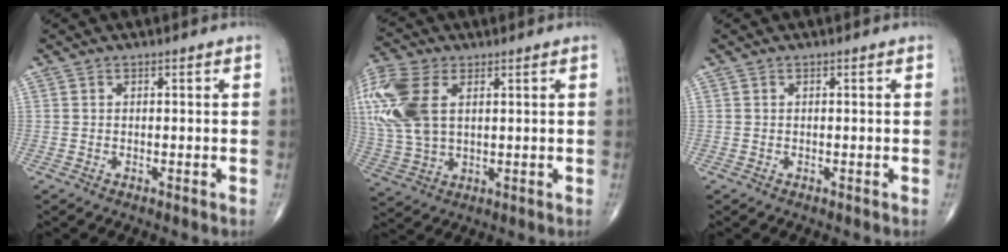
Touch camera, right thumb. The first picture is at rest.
{"total": 18.0, "force": [5.0, 10.9, 13.5], "torque": [-0.343, 0.004, 0.098]}
{"total": 0.0}